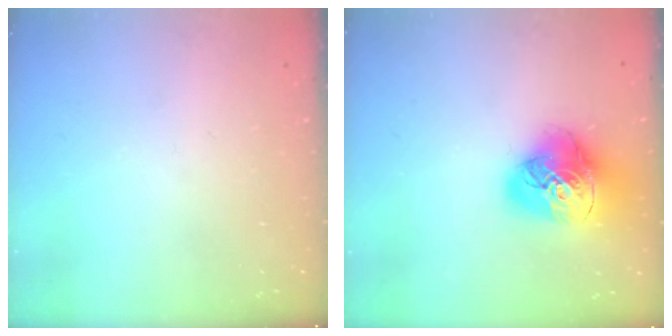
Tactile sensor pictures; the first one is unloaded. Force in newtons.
{"total": 17.3, "press": 17.2, "slide": 2.0}